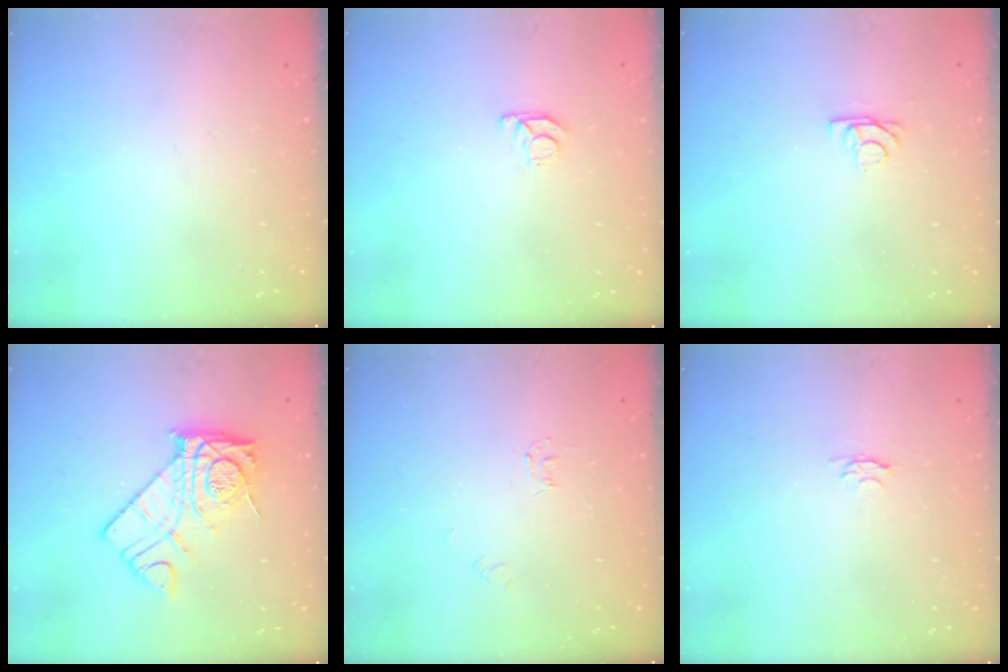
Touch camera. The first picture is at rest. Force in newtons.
{"total": 3.6, "press": 3.6, "slide": 0.4}
{"total": 4.2, "press": 4.2, "slide": 0.4}
{"total": 13.2, "press": 13.1, "slide": 1.3}
{"total": 2.8, "press": 2.8, "slide": 0.4}
{"total": 3.3, "press": 3.3, "slide": 0.5}